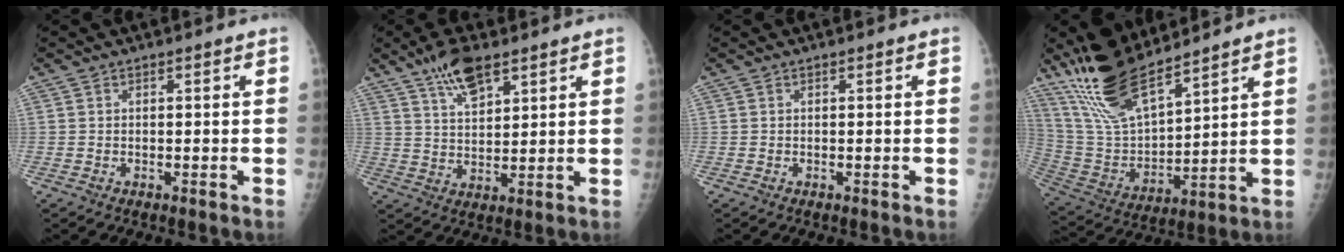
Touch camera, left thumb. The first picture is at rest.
{"total": 8.1, "force": [5.6, 2.9, 5.1], "torque": [-0.080, -0.024, 0.104]}
{"total": 0.0}
{"total": 15.9, "force": [13.4, 3.8, 7.7], "torque": [-0.131, -0.068, 0.274]}